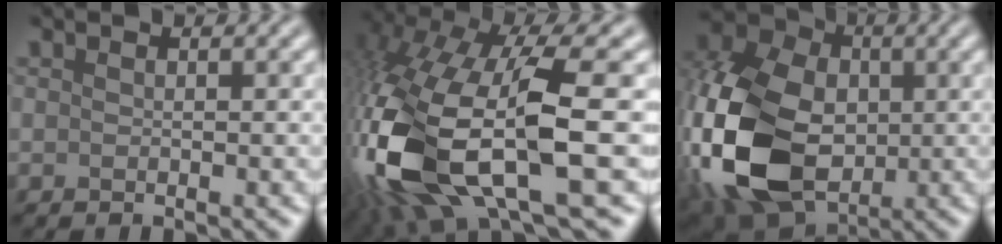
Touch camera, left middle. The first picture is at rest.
{"total": 16.5, "force": [-4.2, 6.4, 14.6], "torque": [-0.341, -0.043, -0.059]}
{"total": 17.1, "force": [-2.9, 12.1, 11.8], "torque": [-0.264, -0.030, -0.052]}